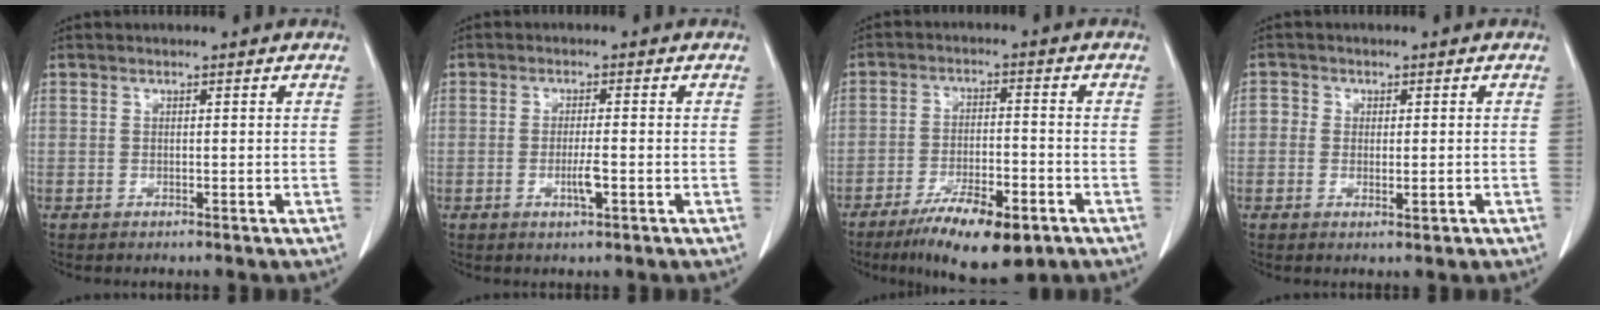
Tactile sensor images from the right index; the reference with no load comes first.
{"total": 2.3, "force": [-0.7, 0.2, 2.2], "torque": [-0.043, -0.002, -0.012]}
{"total": 11.7, "force": [-7.4, 3.2, 8.5], "torque": [-0.141, -0.016, -0.116]}
{"total": 3.1, "force": [-0.7, 2.2, 2.1], "torque": [-0.027, 0.003, -0.010]}